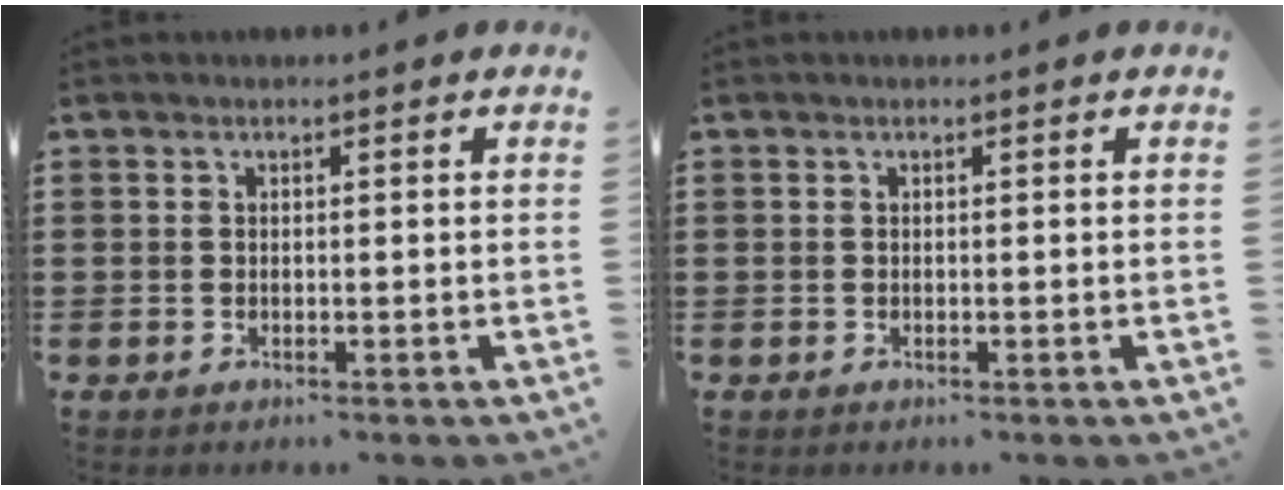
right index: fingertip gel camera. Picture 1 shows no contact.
{"total": 0.0}